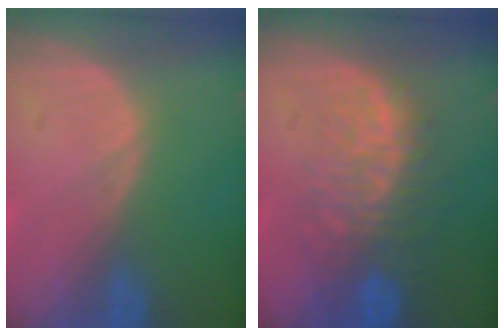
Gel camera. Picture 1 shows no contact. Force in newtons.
{"total": 9.9, "press": 8.4, "slide": 5.2}